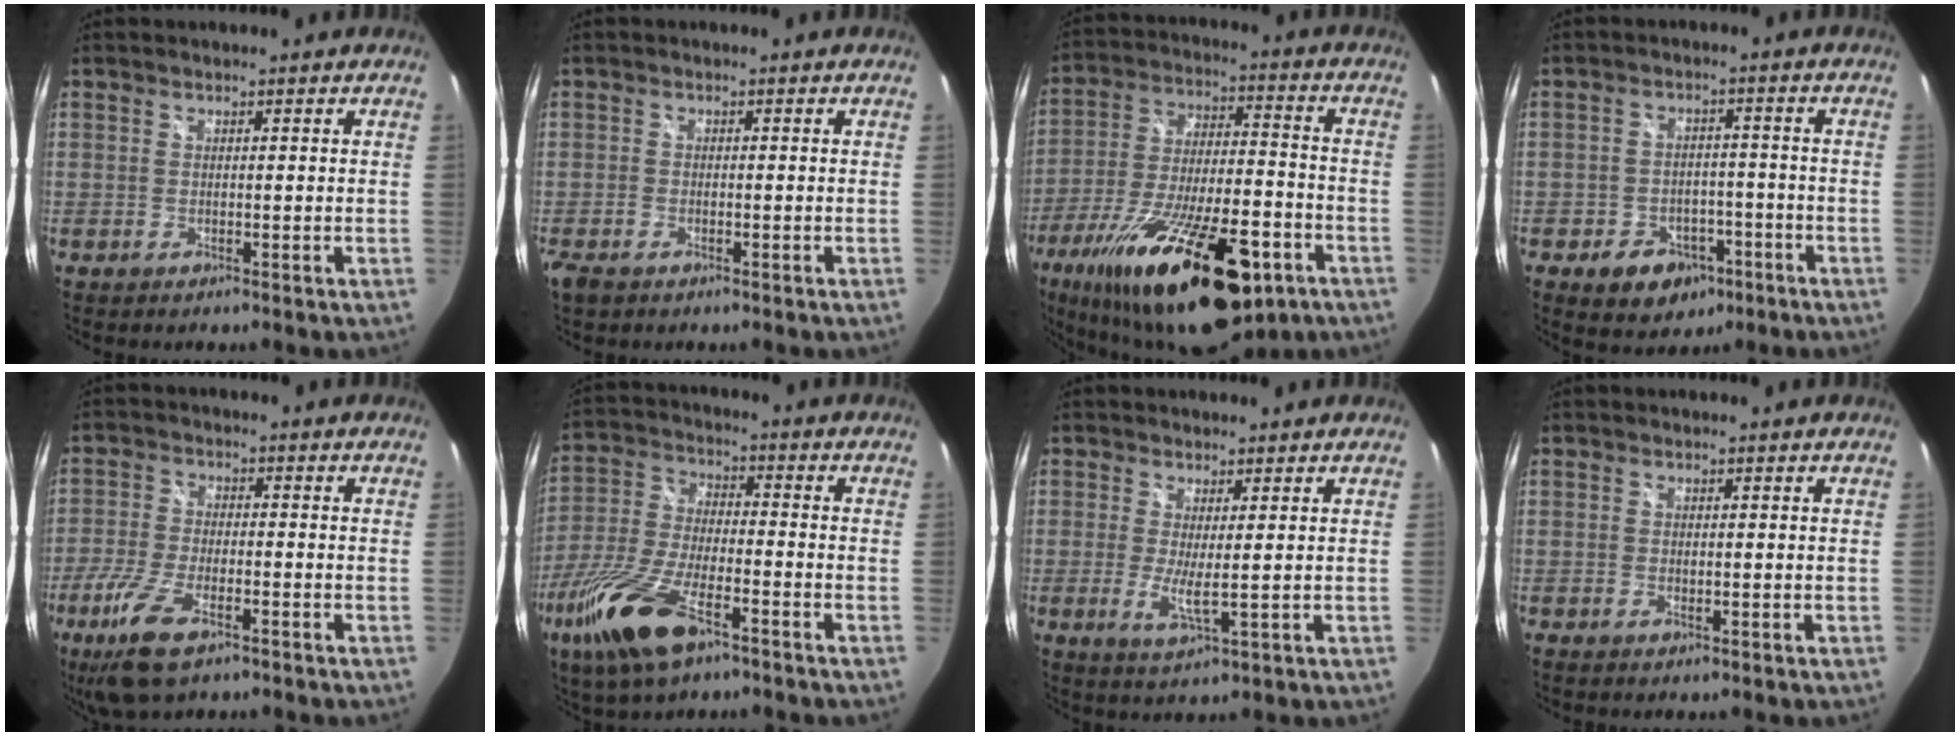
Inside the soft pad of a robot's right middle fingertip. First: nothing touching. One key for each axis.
{"total": 2.7, "fx": -1.8, "fy": 1.5, "fz": 1.4, "tx": -0.033, "ty": -0.007, "tz": -0.036}
{"total": 28.7, "fx": -17.1, "fy": 10.1, "fz": 20.7, "tx": -0.380, "ty": -0.046, "tz": -0.266}
{"total": 9.0, "fx": -5.0, "fy": 6.3, "fz": 3.8, "tx": -0.085, "ty": 0.012, "tz": -0.055}
{"total": 10.0, "fx": -5.8, "fy": 3.6, "fz": 7.4, "tx": -0.175, "ty": -0.023, "tz": -0.114}
{"total": 16.5, "fx": -9.5, "fy": 5.9, "fz": 12.1, "tx": -0.271, "ty": -0.034, "tz": -0.186}
{"total": 4.3, "fx": 0.0, "fy": 0.3, "fz": 4.3, "tx": -0.083, "ty": -0.015, "tz": -0.002}
{"total": 0.6, "fx": -0.1, "fy": 0.2, "fz": 0.5, "tx": -0.012, "ty": -0.001, "tz": -0.004}